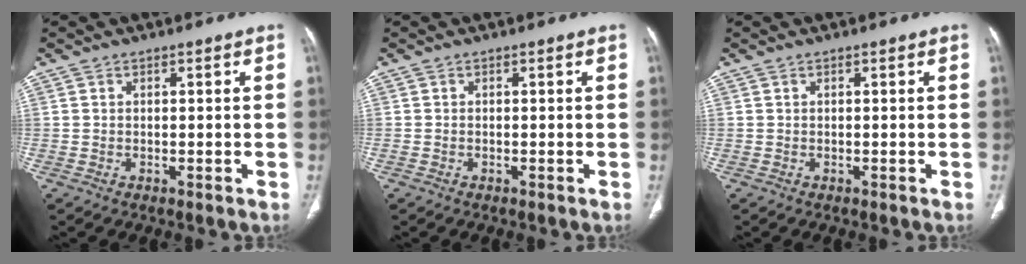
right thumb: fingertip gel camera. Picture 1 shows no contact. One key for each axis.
{"total": 0.0}
{"total": 0.0}